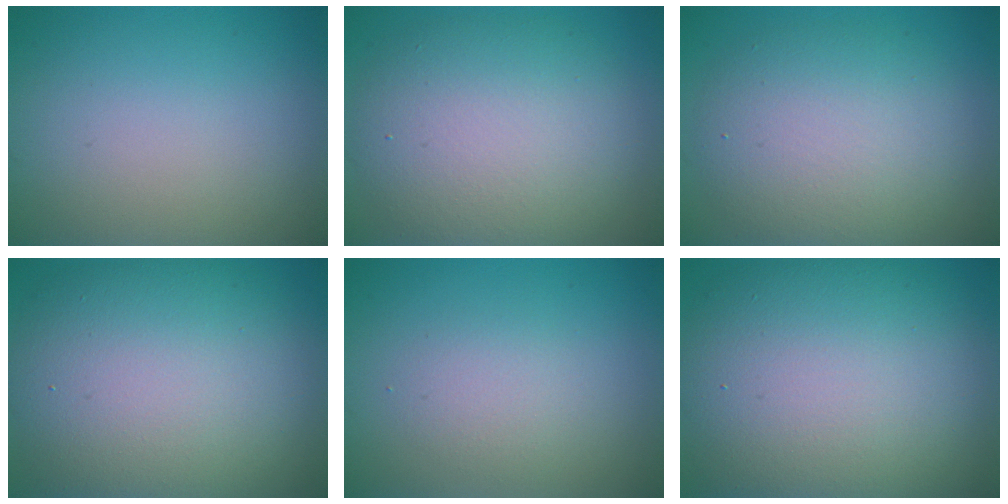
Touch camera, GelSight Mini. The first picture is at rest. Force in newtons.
{"total": 8.9, "press": 8.9, "slide": 0.3}
{"total": 6.8, "press": 6.8, "slide": 0.6}
{"total": 12.9, "press": 12.9, "slide": 0.7}
{"total": 1.9, "press": 1.9, "slide": 0.1}
{"total": 13.3, "press": 13.2, "slide": 1.3}